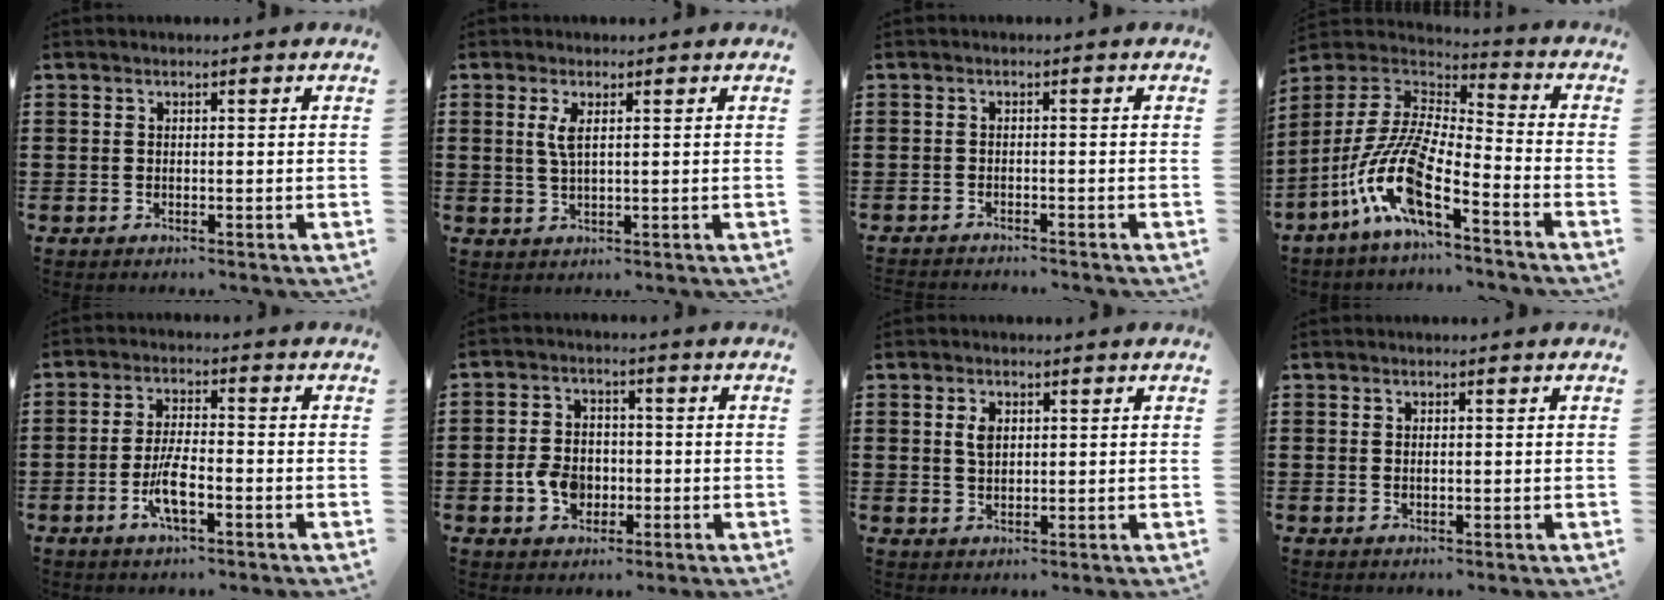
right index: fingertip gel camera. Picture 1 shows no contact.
{"total": 2.6, "force": [0.8, 0.6, 2.4], "torque": [-0.051, 0.002, 0.013]}
{"total": 1.2, "force": [-1.2, -0.1, 0.0], "torque": [-0.002, 0.001, -0.026]}
{"total": 12.7, "force": [-7.0, 3.4, 10.0], "torque": [-0.233, -0.010, -0.146]}
{"total": 6.0, "force": [-2.3, 1.8, 5.3], "torque": [-0.114, -0.007, -0.046]}
{"total": 5.4, "force": [-1.6, 4.2, 3.1], "torque": [-0.077, 0.007, -0.033]}
{"total": 2.5, "force": [0.8, 1.4, 1.9], "torque": [-0.043, 0.005, 0.014]}
{"total": 0.7, "force": [0.1, 0.2, 0.6], "torque": [-0.014, 0.000, 0.001]}